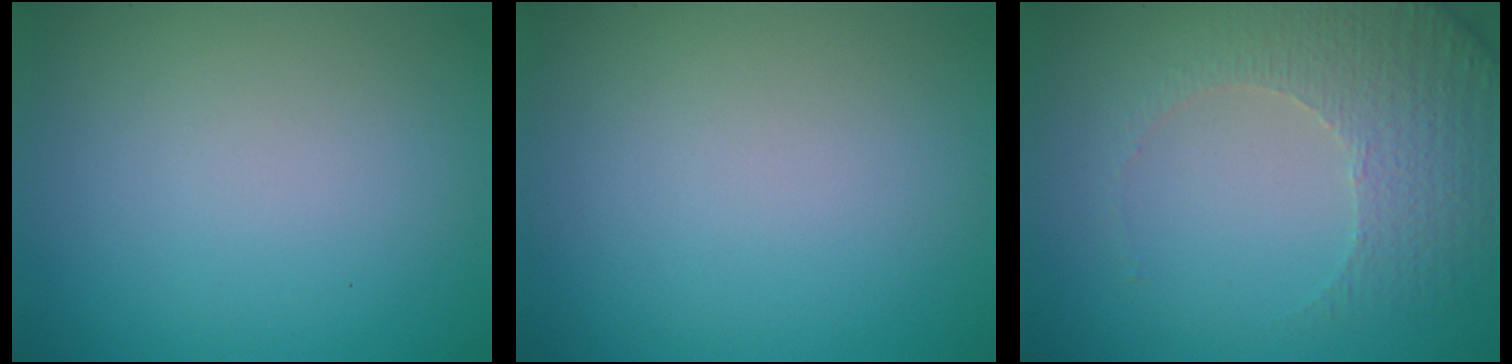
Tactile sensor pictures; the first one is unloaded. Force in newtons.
{"total": 0.0}
{"total": 4.9, "press": 3.6, "slide": 3.3}